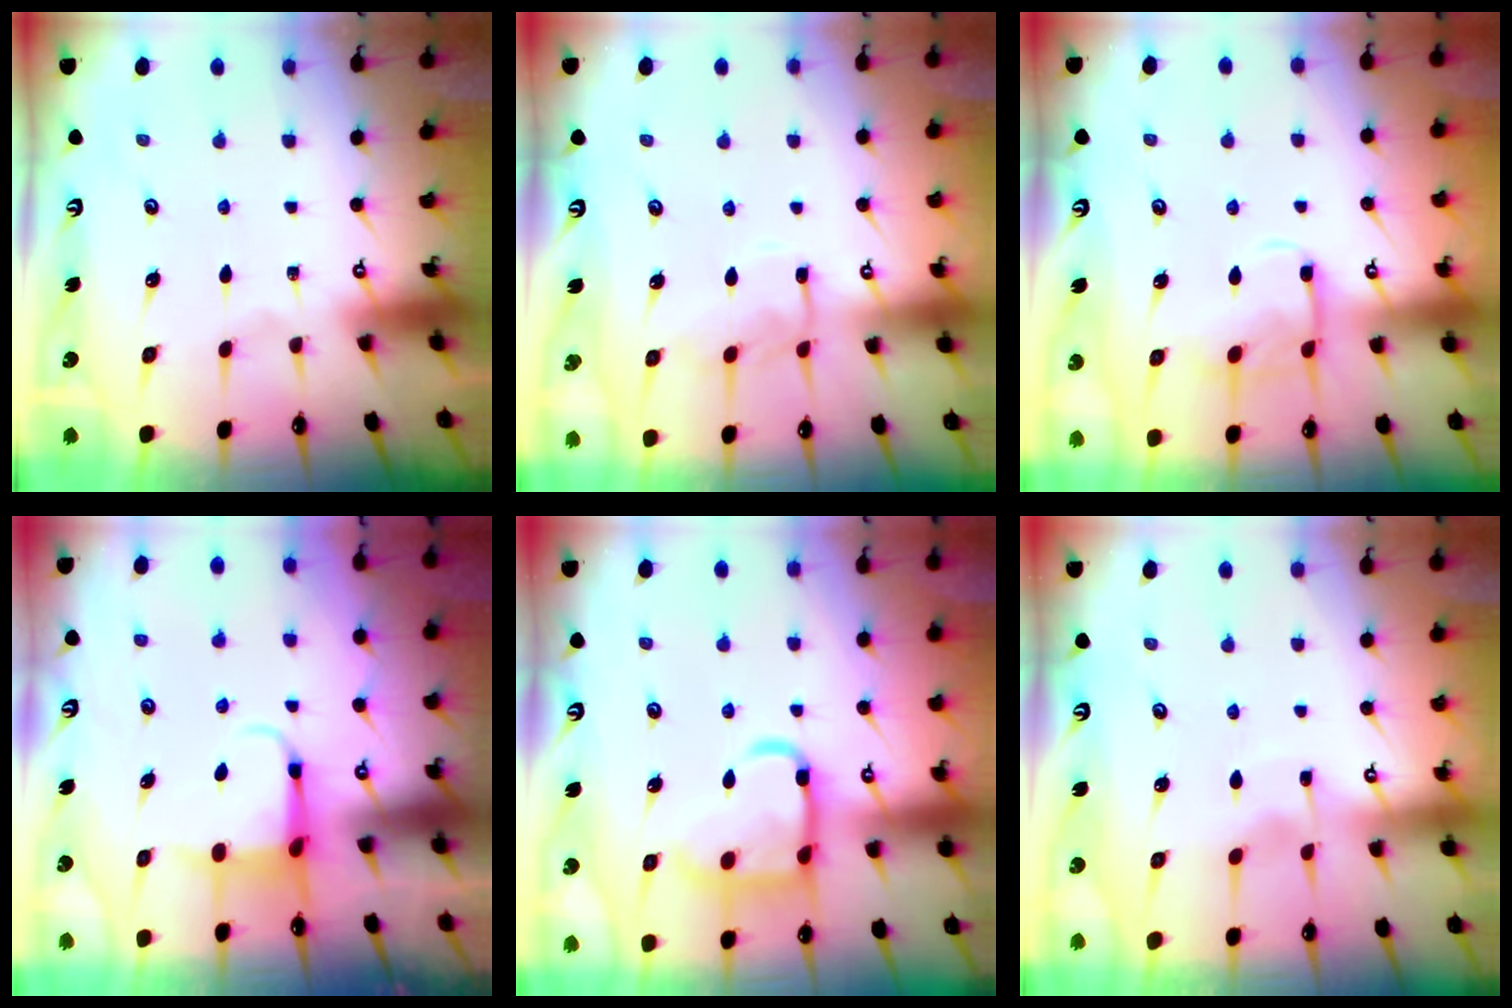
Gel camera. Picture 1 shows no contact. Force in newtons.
{"total": 8.9, "press": 8.9, "slide": 0.7}
{"total": 9.8, "press": 9.8, "slide": 1.0}
{"total": 4.2, "press": 4.1, "slide": 0.6}
{"total": 15.2, "press": 15.2, "slide": 1.3}
{"total": 2.8, "press": 2.8, "slide": 0.4}